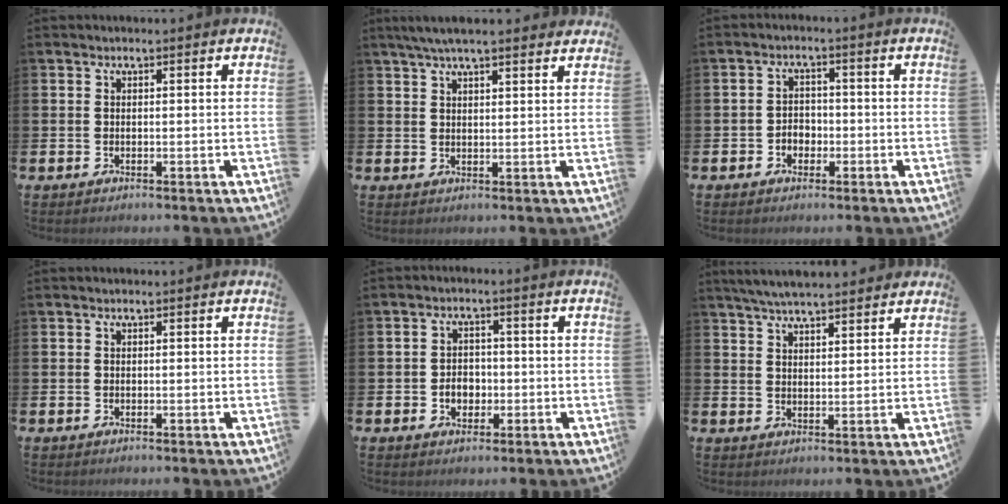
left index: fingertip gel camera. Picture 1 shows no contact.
{"total": 5.0, "force": [4.4, 0.6, 2.2], "torque": [-0.050, -0.008, 0.080]}
{"total": 2.5, "force": [-1.2, 2.0, 0.9], "torque": [-0.010, 0.001, -0.029]}
{"total": 0.0}
{"total": 3.0, "force": [-0.9, 2.4, 1.6], "torque": [-0.016, -0.004, -0.024]}
{"total": 5.2, "force": [4.9, 0.6, 1.4], "torque": [-0.037, -0.014, 0.090]}